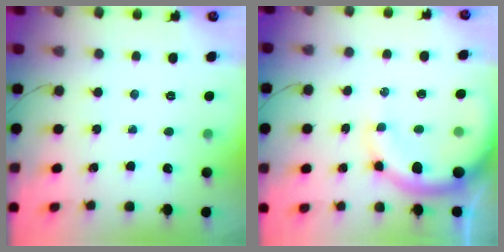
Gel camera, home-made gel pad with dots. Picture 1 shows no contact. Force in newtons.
{"total": 12.9, "press": 12.6, "slide": 2.6}